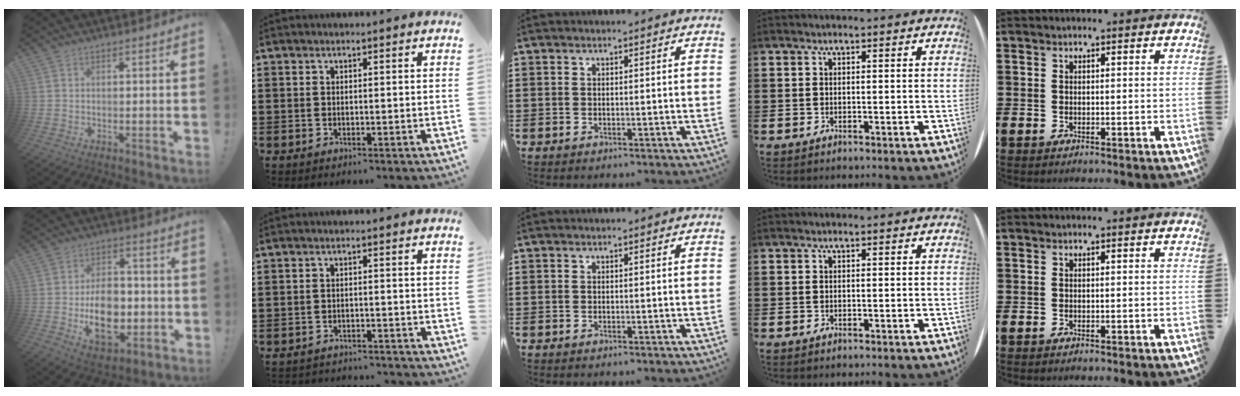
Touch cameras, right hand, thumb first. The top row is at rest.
{"thumb": {"total": 15.0, "force": [-2.8, 10.8, 9.9], "torque": [-0.154, 0.013, -0.043]}, "index": {"total": 2.2, "force": [-2.2, 0.2, 0.0], "torque": [-0.006, 0.000, -0.048]}}